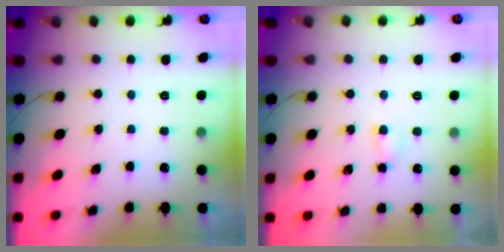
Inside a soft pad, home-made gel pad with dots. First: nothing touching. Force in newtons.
{"total": 3.3, "press": 3.2, "slide": 1.1}